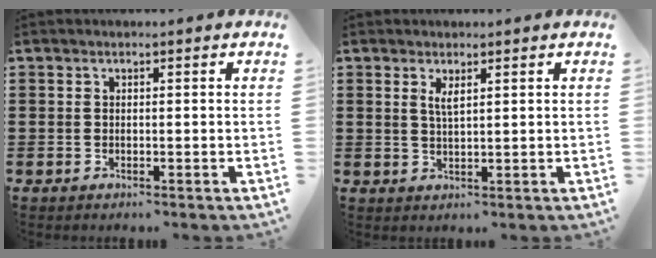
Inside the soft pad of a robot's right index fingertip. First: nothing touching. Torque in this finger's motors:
{"motor_torque": [0.00, 0.00, 0.05, 0.06]}